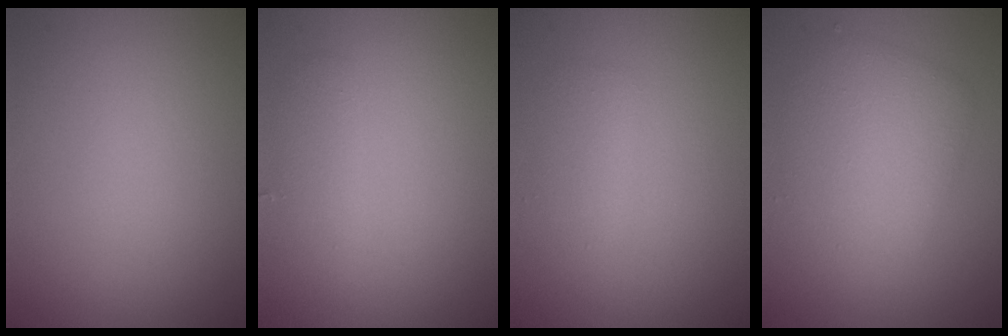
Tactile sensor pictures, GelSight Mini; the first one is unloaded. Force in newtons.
{"total": 1.7, "press": 1.7, "slide": 0.2}
{"total": 1.4, "press": 1.4, "slide": 0.2}
{"total": 4.9, "press": 4.9, "slide": 0.2}